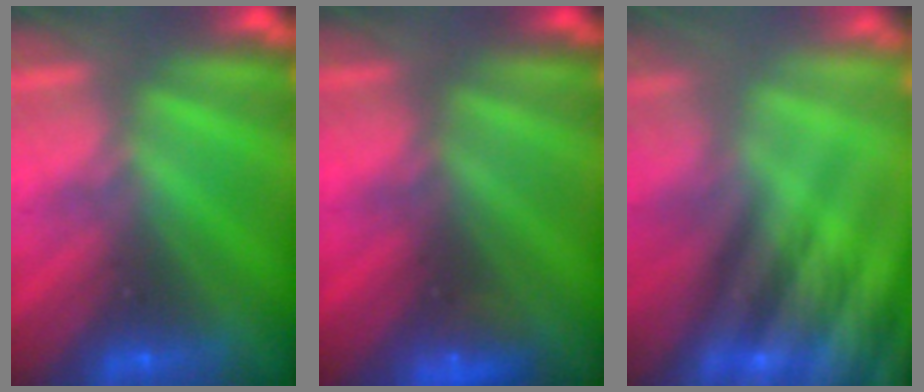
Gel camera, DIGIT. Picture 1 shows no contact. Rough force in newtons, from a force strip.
{"total": 2.3}
{"total": 8.4}